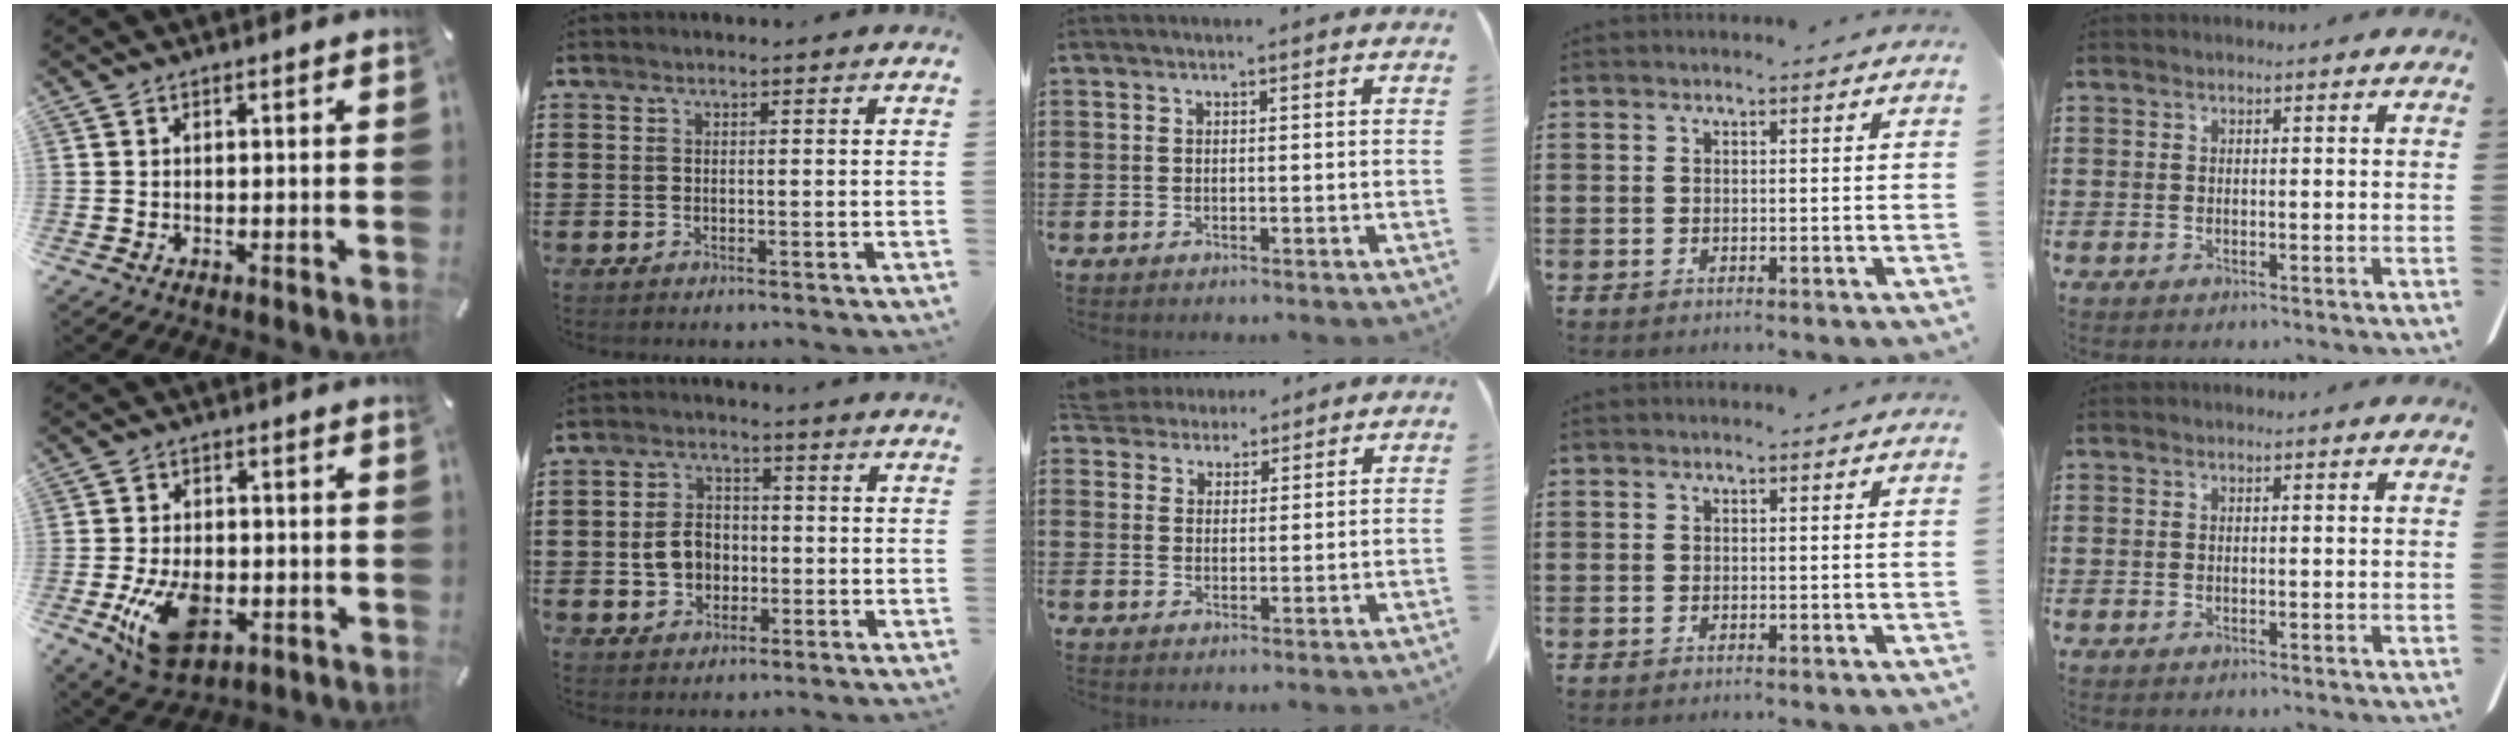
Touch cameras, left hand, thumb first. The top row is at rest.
{"thumb": {"total": 12.9, "force": [-3.4, 8.4, 9.2], "torque": [-0.169, -0.004, -0.059]}, "index": {"total": 5.2, "force": [-0.7, 4.2, 3.0], "torque": [-0.065, 0.002, -0.019]}, "middle": {"total": 4.1, "force": [3.8, 1.5, 0.1], "torque": [-0.019, -0.009, 0.074]}}